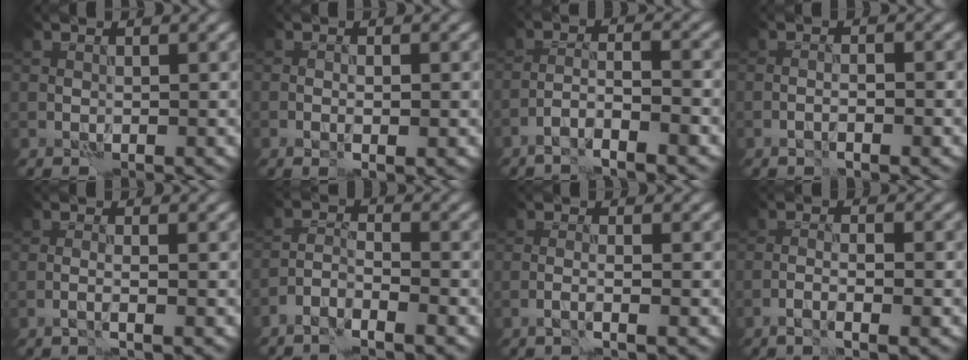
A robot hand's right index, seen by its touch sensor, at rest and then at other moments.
{"total": 1.6, "force": [-0.4, 0.3, 1.5], "torque": [-0.024, -0.001, -0.006]}
{"total": 4.0, "force": [-2.9, 0.4, 2.7], "torque": [-0.045, 0.007, -0.055]}
{"total": 1.5, "force": [-0.9, 0.1, 1.2], "torque": [-0.017, 0.007, -0.016]}
{"total": 1.0, "force": [-0.5, -0.2, 0.8], "torque": [-0.012, 0.003, -0.015]}
{"total": 2.8, "force": [-2.3, 0.4, 1.5], "torque": [-0.027, 0.003, -0.049]}
{"total": 1.3, "force": [-0.7, -0.2, 1.1], "torque": [-0.014, 0.005, -0.019]}
{"total": 2.4, "force": [-1.4, 0.1, 1.9], "torque": [-0.034, 0.003, -0.030]}